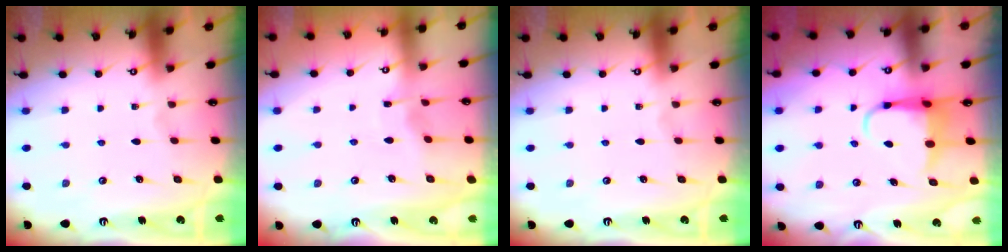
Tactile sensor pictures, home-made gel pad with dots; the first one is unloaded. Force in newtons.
{"total": 3.2, "press": 3.2, "slide": 0.1}
{"total": 0.0}
{"total": 5.8, "press": 5.8, "slide": 0.6}